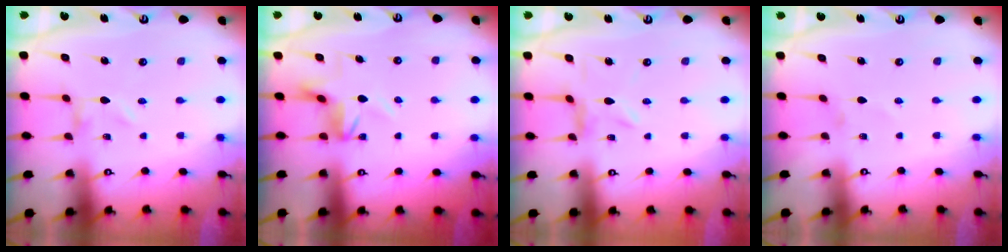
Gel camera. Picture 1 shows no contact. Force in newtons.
{"total": 3.9, "press": 3.9, "slide": 0.4}
{"total": 3.3, "press": 3.3, "slide": 0.3}
{"total": 0.0}